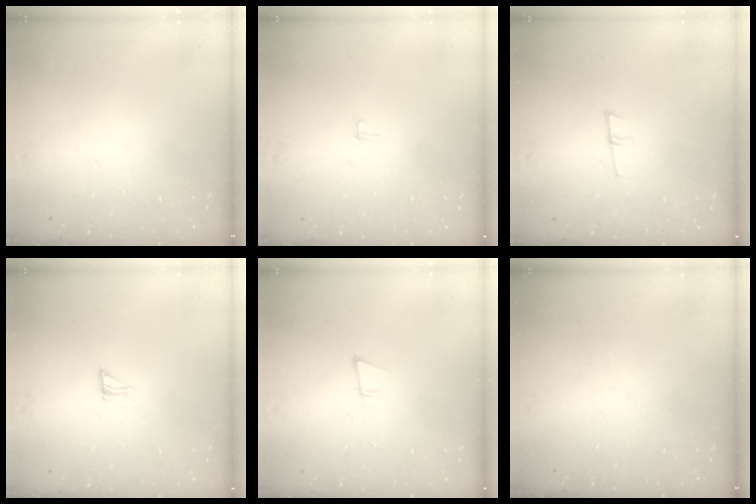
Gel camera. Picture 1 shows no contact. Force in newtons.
{"total": 2.0, "press": 2.0, "slide": 0.2}
{"total": 4.4, "press": 4.3, "slide": 1.0}
{"total": 4.2, "press": 4.2, "slide": 0.2}
{"total": 5.2, "press": 4.3, "slide": 2.9}
{"total": 0.0}